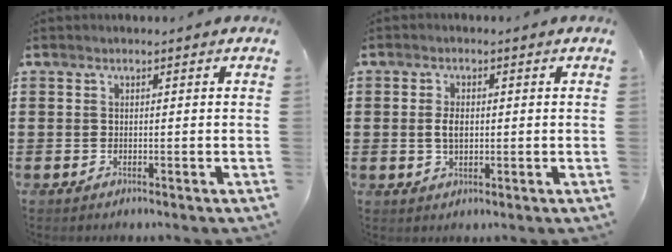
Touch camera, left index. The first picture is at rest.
{"total": 3.0, "force": [0.2, 1.5, 2.6], "torque": [-0.053, 0.005, 0.002]}